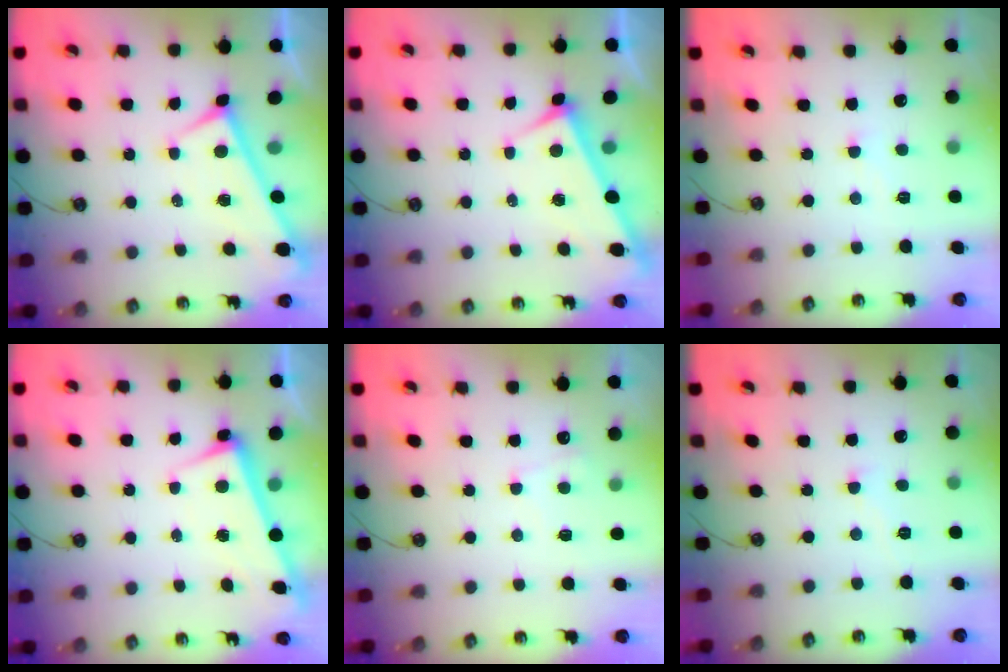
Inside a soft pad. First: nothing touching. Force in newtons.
{"total": 4.8, "press": 4.8, "slide": 0.4}
{"total": 2.0, "press": 2.0, "slide": 0.5}
{"total": 2.6, "press": 2.5, "slide": 0.7}
{"total": 4.0, "press": 3.9, "slide": 0.6}
{"total": 4.3, "press": 4.3, "slide": 0.3}